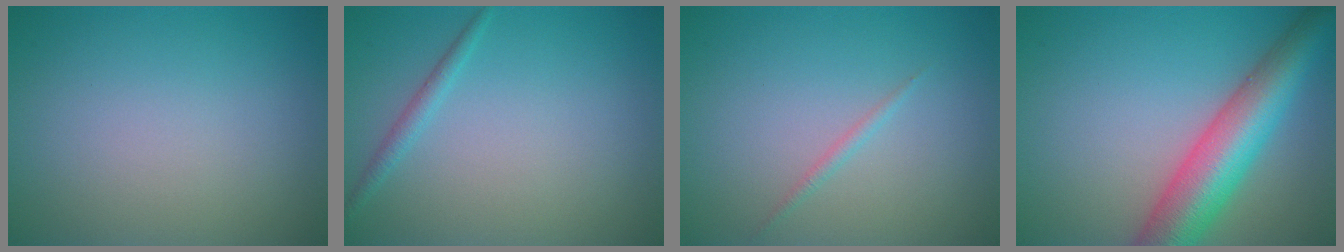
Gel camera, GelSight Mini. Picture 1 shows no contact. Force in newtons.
{"total": 1.1, "press": 1.1, "slide": 0.1}
{"total": 0.7, "press": 0.7, "slide": 0.0}
{"total": 8.4, "press": 8.4, "slide": 0.3}